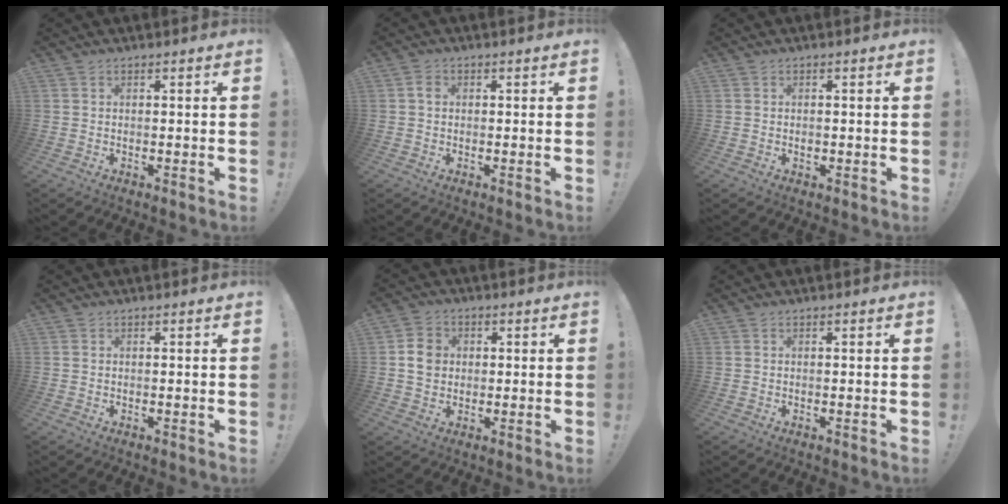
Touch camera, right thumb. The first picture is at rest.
{"total": 2.0, "force": [-0.1, 1.7, 1.0], "torque": [-0.013, 0.005, -0.004]}
{"total": 0.9, "force": [-0.3, 0.7, 0.4], "torque": [-0.005, 0.000, -0.006]}
{"total": 0.0}
{"total": 6.4, "force": [0.7, 5.6, 3.0], "torque": [-0.038, 0.007, 0.015]}
{"total": 0.0}